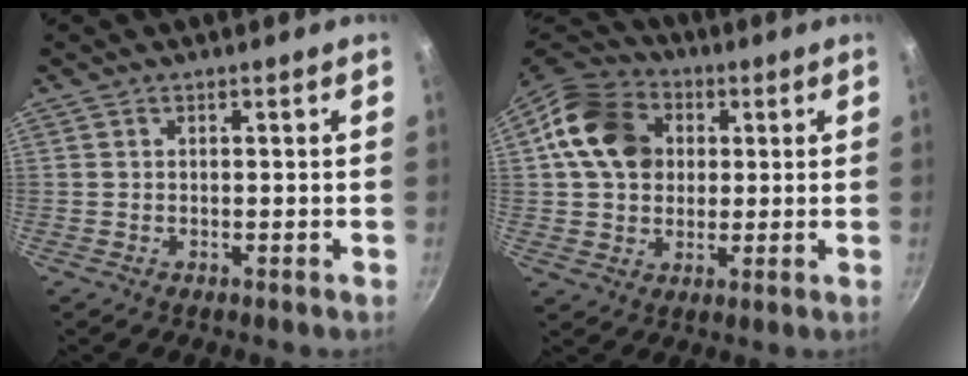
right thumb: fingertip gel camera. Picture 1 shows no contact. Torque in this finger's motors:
{"motor_torque": [0.00, 0.44, 0.52, 0.81, 0.11]}